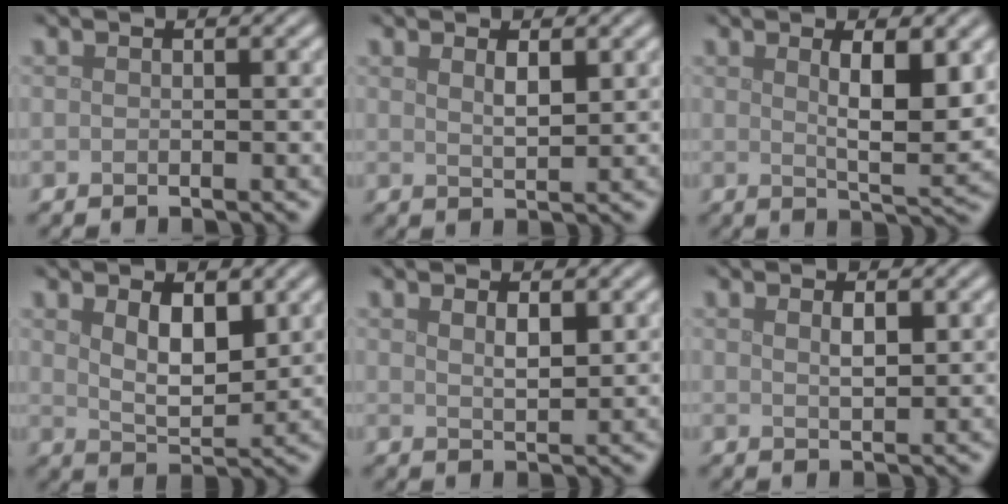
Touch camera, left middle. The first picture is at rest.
{"total": 1.6, "force": [0.9, 0.4, 1.2], "torque": [-0.023, -0.003, 0.018]}
{"total": 5.2, "force": [1.6, 1.3, 4.8], "torque": [-0.074, -0.006, 0.030]}
{"total": 3.9, "force": [1.7, 1.8, 3.1], "torque": [-0.058, -0.007, 0.033]}
{"total": 1.6, "force": [0.9, 0.5, 1.2], "torque": [-0.023, -0.004, 0.019]}
{"total": 1.4, "force": [0.7, 0.5, 1.2], "torque": [-0.023, -0.003, 0.014]}